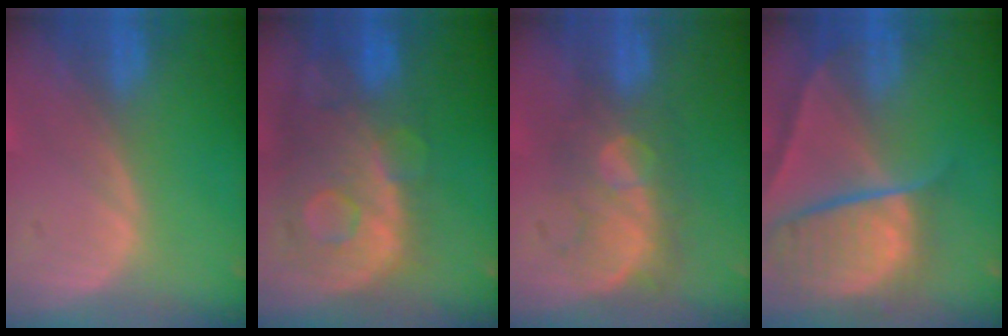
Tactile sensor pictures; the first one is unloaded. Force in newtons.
{"total": 11.2, "press": 9.7, "slide": 5.6}
{"total": 7.8, "press": 7.2, "slide": 3.1}
{"total": 10.4, "press": 8.8, "slide": 5.6}